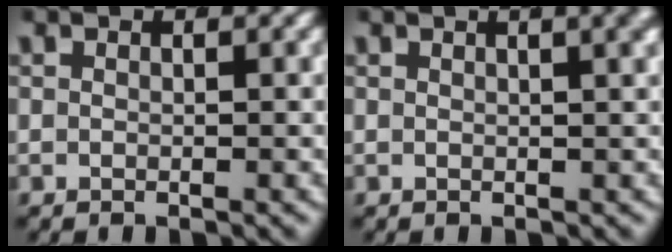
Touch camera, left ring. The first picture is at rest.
{"total": 2.5, "force": [1.1, 0.3, 2.2], "torque": [-0.012, 0.016, 0.012]}